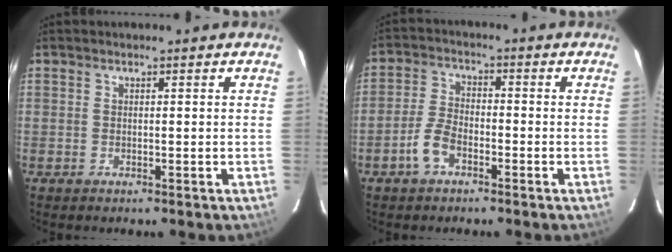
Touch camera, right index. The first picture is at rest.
{"total": 5.3, "force": [-3.0, 2.6, 3.4], "torque": [-0.082, 0.009, -0.060]}